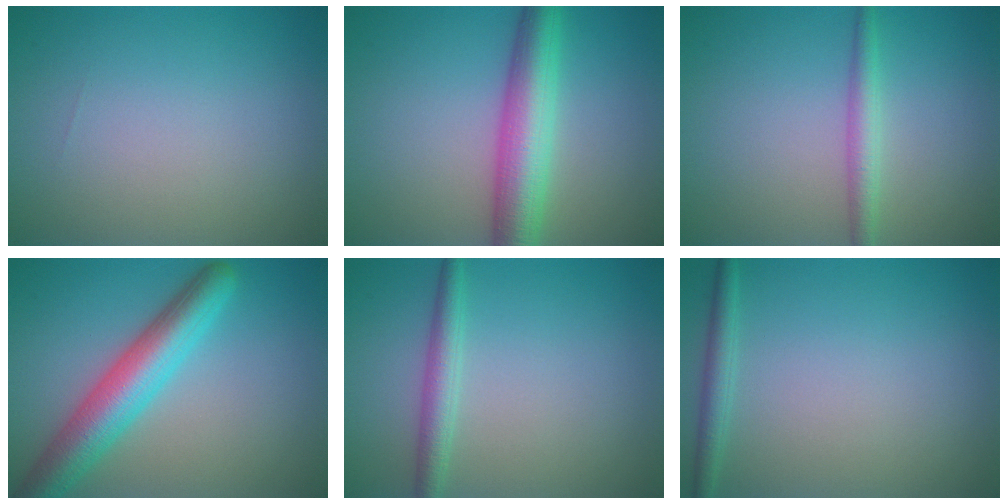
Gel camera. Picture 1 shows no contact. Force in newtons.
{"total": 6.4, "press": 6.4, "slide": 0.3}
{"total": 2.1, "press": 2.1, "slide": 0.0}
{"total": 6.6, "press": 6.6, "slide": 0.2}
{"total": 2.4, "press": 2.4, "slide": 0.0}
{"total": 1.7, "press": 1.7, "slide": 0.1}